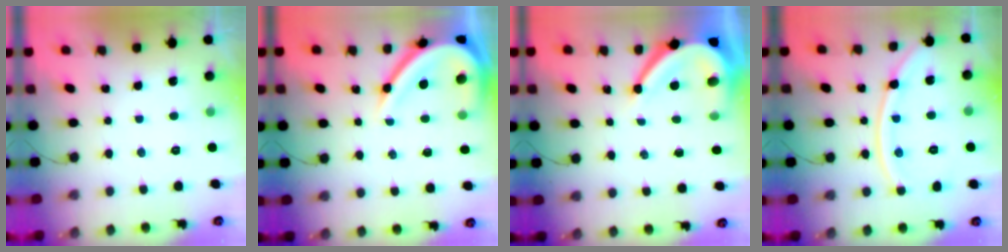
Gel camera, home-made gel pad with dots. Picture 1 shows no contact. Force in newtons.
{"total": 13.1, "press": 13.0, "slide": 1.6}
{"total": 10.6, "press": 10.5, "slide": 1.3}
{"total": 11.1, "press": 11.1, "slide": 0.6}